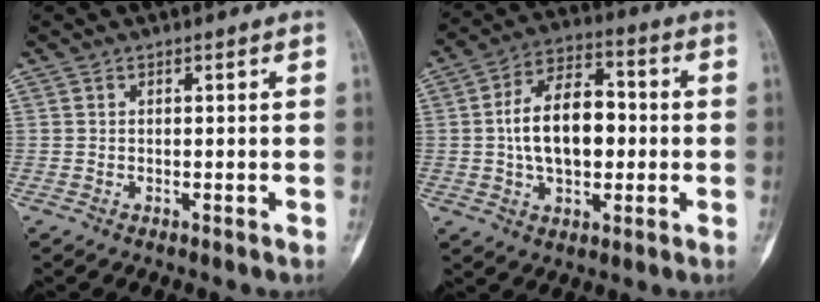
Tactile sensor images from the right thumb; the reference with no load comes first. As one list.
[{"total": 14.1, "force": [-0.1, 8.3, 11.3], "torque": [-0.170, 0.024, -0.006]}]